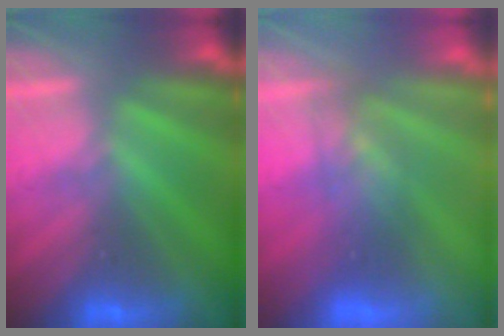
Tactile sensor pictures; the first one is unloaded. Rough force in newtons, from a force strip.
{"total": 2.8}